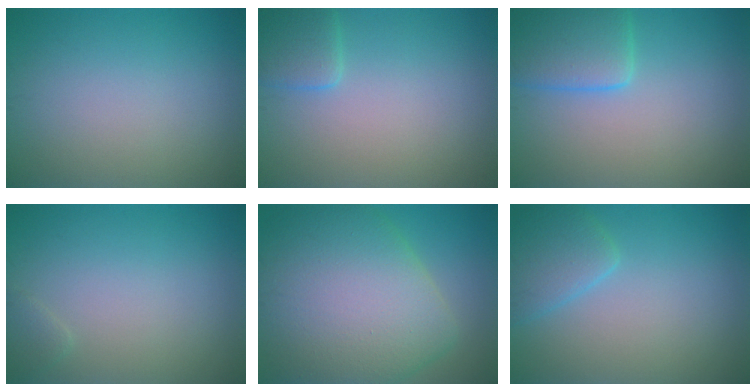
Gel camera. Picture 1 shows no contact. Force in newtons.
{"total": 2.4, "press": 2.4, "slide": 0.3}
{"total": 4.7, "press": 4.7, "slide": 0.3}
{"total": 0.8, "press": 0.8, "slide": 0.0}
{"total": 12.2, "press": 12.2, "slide": 0.7}
{"total": 3.0, "press": 2.9, "slide": 0.3}